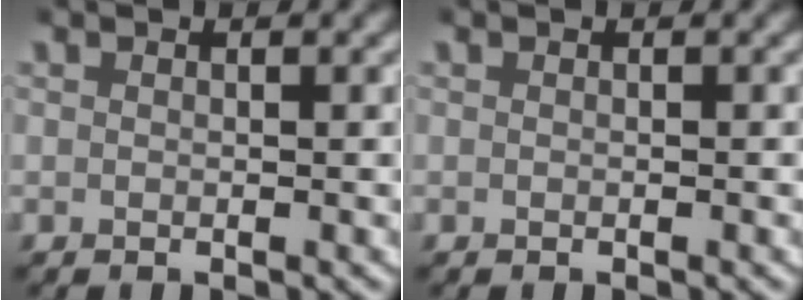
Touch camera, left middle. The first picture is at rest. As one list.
[{"total": 0.0}]